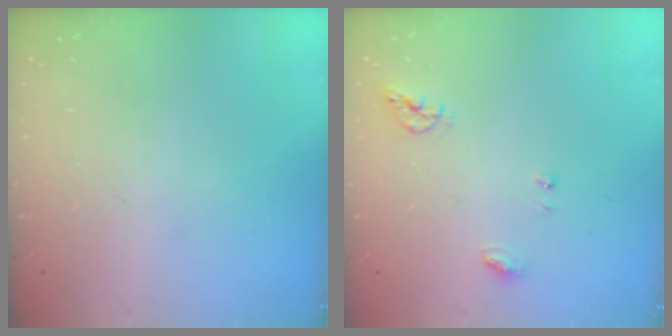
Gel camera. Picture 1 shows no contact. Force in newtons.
{"total": 6.7, "press": 6.7, "slide": 0.3}